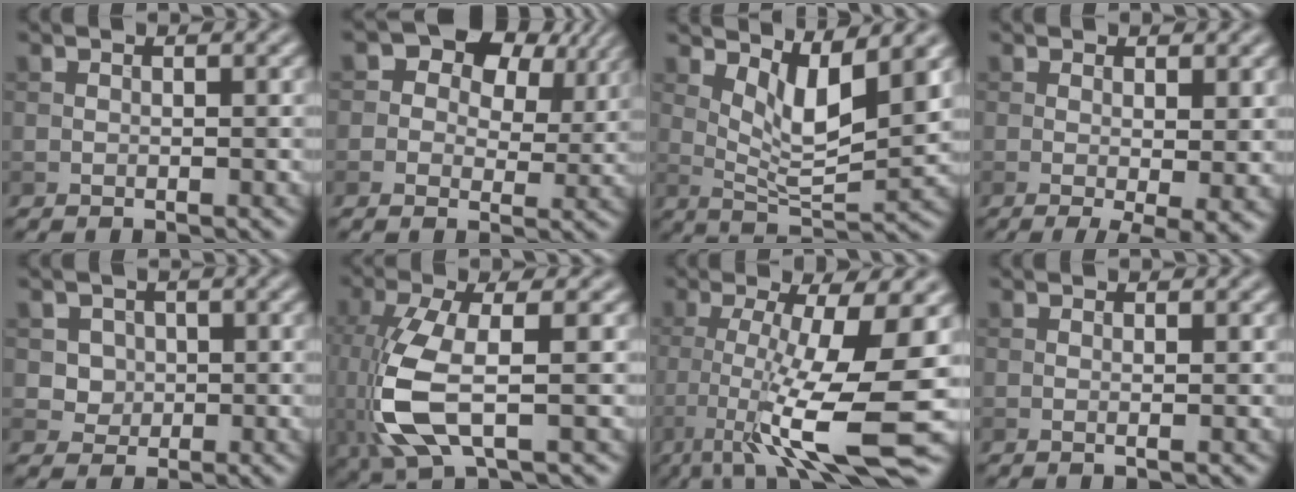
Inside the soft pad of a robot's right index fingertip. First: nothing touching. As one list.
[{"total": 7.3, "force": [3.3, 4.9, 4.3], "torque": [-0.066, 0.007, 0.036]}, {"total": 5.0, "force": [2.3, 1.5, 4.2], "torque": [-0.080, -0.014, 0.047]}, {"total": 4.0, "force": [-0.5, 0.7, 3.9], "torque": [-0.054, -0.011, -0.004]}, {"total": 3.1, "force": [1.0, 2.8, 1.1], "torque": [-0.018, 0.000, 0.024]}, {"total": 7.4, "force": [-1.2, 2.7, 6.9], "torque": [-0.179, -0.009, -0.021]}, {"total": 11.1, "force": [-3.0, 2.1, 10.5], "torque": [-0.166, -0.007, -0.050]}, {"total": 0.7, "force": [0.1, 0.2, 0.7], "torque": [-0.009, 0.001, -0.001]}]